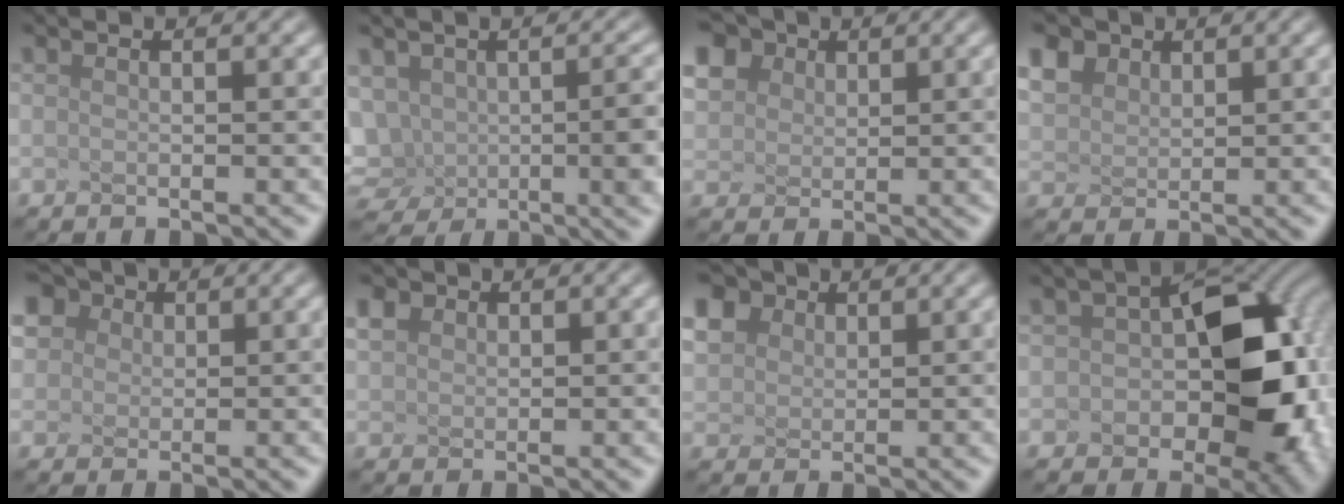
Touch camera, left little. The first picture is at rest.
{"total": 6.6, "force": [-1.7, 3.8, 5.1], "torque": [-0.124, -0.025, 0.027]}
{"total": 5.2, "force": [3.1, 3.7, 1.8], "torque": [-0.113, 0.020, 0.091]}
{"total": 1.9, "force": [1.4, 1.3, 0.2], "torque": [-0.055, 0.002, 0.065]}
{"total": 4.3, "force": [2.5, 3.2, 1.4], "torque": [-0.086, 0.017, 0.074]}
{"total": 0.9, "force": [-0.2, -0.1, -0.9], "torque": [-0.020, -0.003, 0.036]}
{"total": 4.4, "force": [2.6, 3.2, 1.6], "torque": [-0.102, 0.017, 0.078]}
{"total": 11.2, "force": [-2.3, 6.6, 8.7], "torque": [-0.135, -0.015, 0.006]}